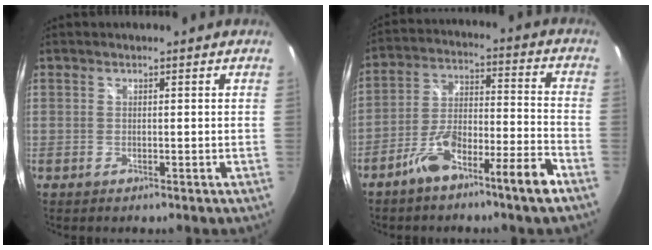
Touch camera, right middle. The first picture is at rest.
{"total": 10.6, "force": [-7.0, 0.6, 7.9], "torque": [-0.149, 0.016, -0.117]}